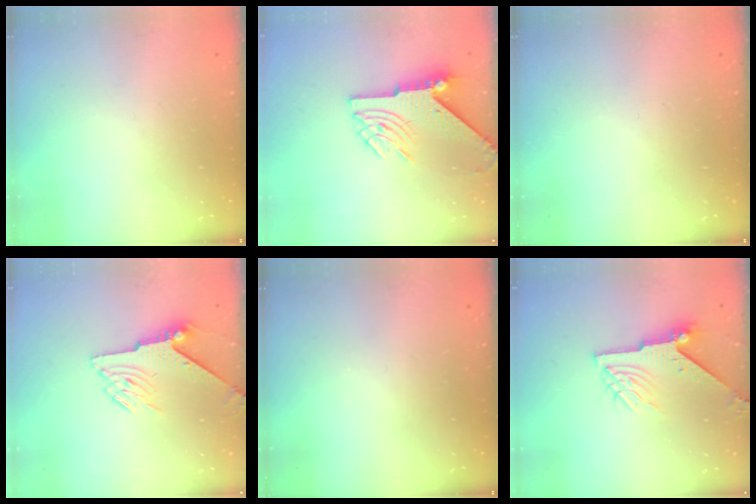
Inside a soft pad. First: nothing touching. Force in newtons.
{"total": 8.0, "press": 7.9, "slide": 1.2}
{"total": 0.0}
{"total": 7.0, "press": 6.9, "slide": 1.1}
{"total": 0.0}
{"total": 8.4, "press": 8.4, "slide": 0.6}